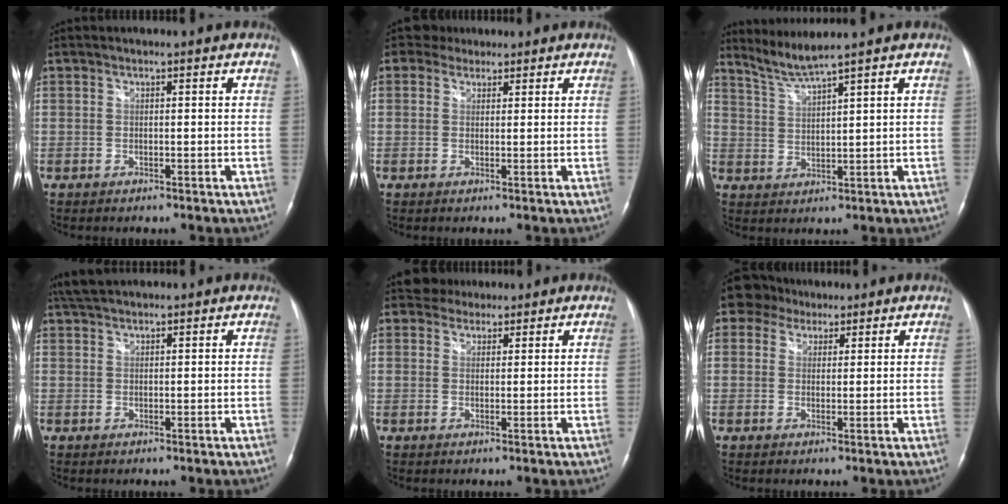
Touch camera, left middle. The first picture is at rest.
{"total": 2.3, "force": [1.7, 1.5, -0.1], "torque": [0.001, 0.013, 0.024]}
{"total": 4.2, "force": [3.7, -1.8, 1.0], "torque": [-0.033, -0.013, 0.085]}
{"total": 3.6, "force": [3.2, 0.7, 1.4], "torque": [-0.031, 0.021, 0.063]}
{"total": 2.8, "force": [2.4, 1.4, -0.4], "torque": [0.008, 0.010, 0.035]}
{"total": 4.7, "force": [3.3, 3.3, 0.7], "torque": [-0.019, 0.024, 0.058]}